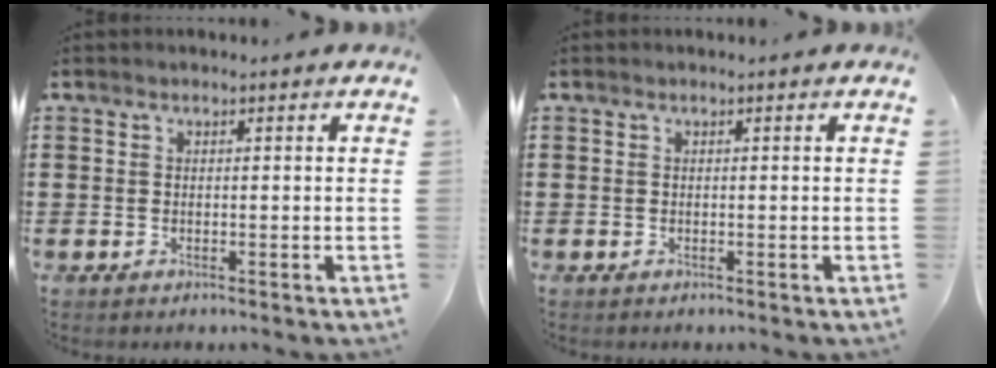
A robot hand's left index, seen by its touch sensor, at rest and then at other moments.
{"total": 0.0}